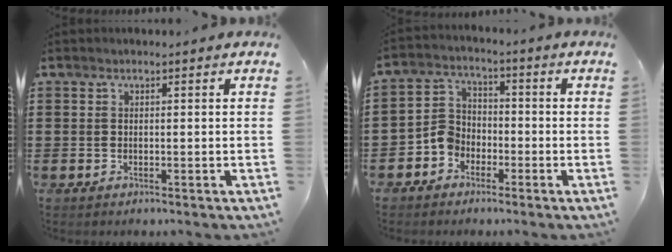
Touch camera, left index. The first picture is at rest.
{"total": 4.7, "force": [-2.9, 3.5, 1.1], "torque": [-0.052, 0.006, -0.066]}